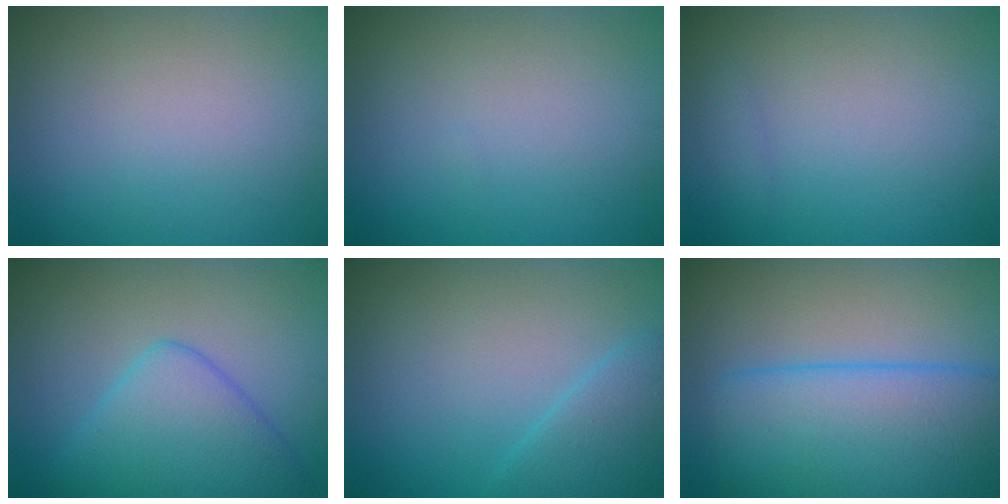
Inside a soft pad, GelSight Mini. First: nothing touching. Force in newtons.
{"total": 0.0}
{"total": 0.5, "press": 0.5, "slide": 0.1}
{"total": 5.7, "press": 5.7, "slide": 0.2}
{"total": 2.8, "press": 2.8, "slide": 0.1}
{"total": 9.3, "press": 9.3, "slide": 0.5}